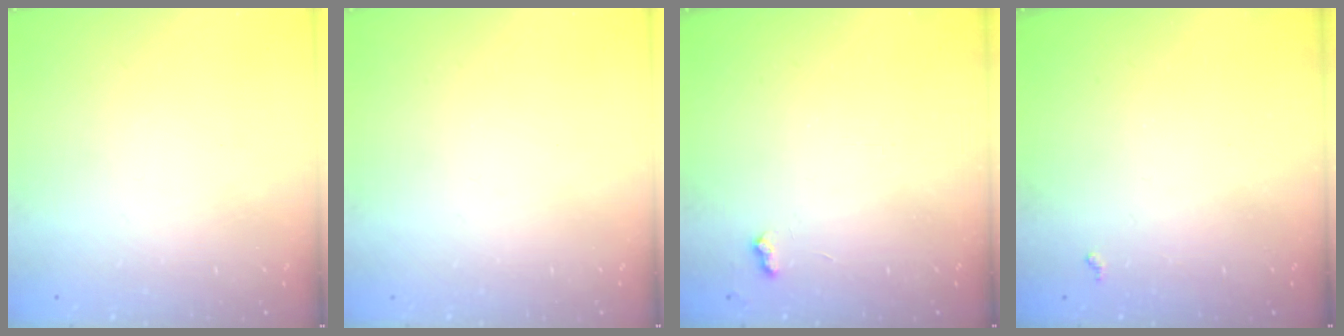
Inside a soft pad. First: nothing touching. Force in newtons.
{"total": 0.0}
{"total": 4.4, "press": 4.3, "slide": 0.6}
{"total": 3.7, "press": 3.6, "slide": 0.7}